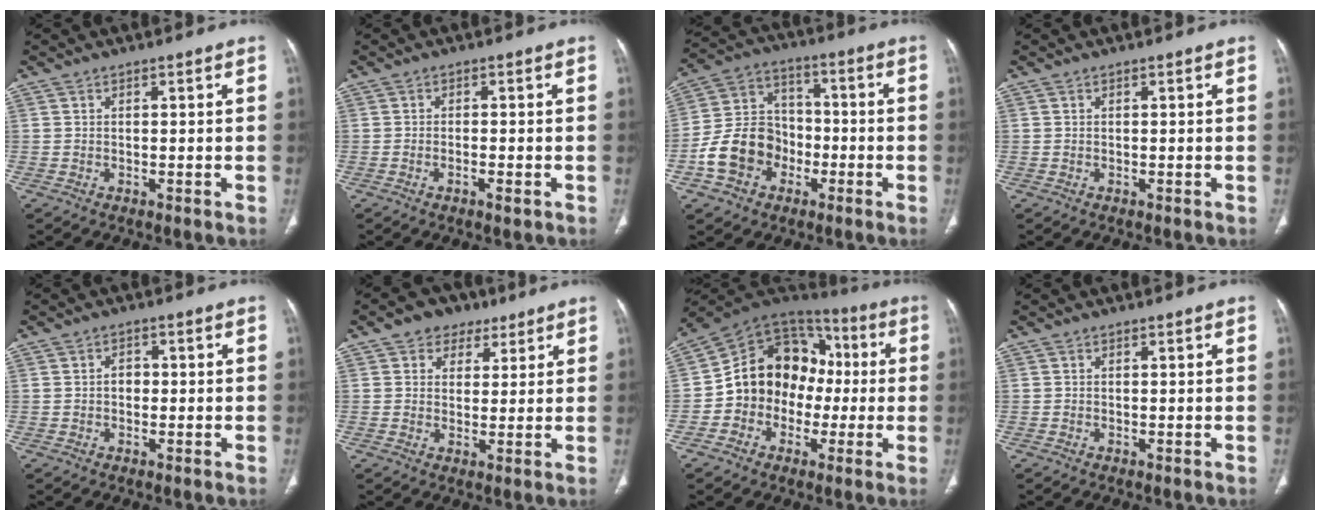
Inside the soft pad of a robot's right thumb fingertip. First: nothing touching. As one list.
[{"total": 2.1, "force": [-1.0, 0.6, 1.7], "torque": [-0.034, 0.007, -0.013]}, {"total": 12.2, "force": [-4.1, 10.0, 5.6], "torque": [-0.076, 0.038, -0.074]}, {"total": 0.0}, {"total": 2.2, "force": [-0.1, 1.8, 1.4], "torque": [-0.011, 0.007, -0.005]}, {"total": 6.9, "force": [3.9, 5.3, 2.2], "torque": [-0.001, -0.008, 0.058]}, {"total": 16.2, "force": [-2.0, 13.6, 8.6], "torque": [-0.092, 0.051, -0.042]}, {"total": 0.0}]